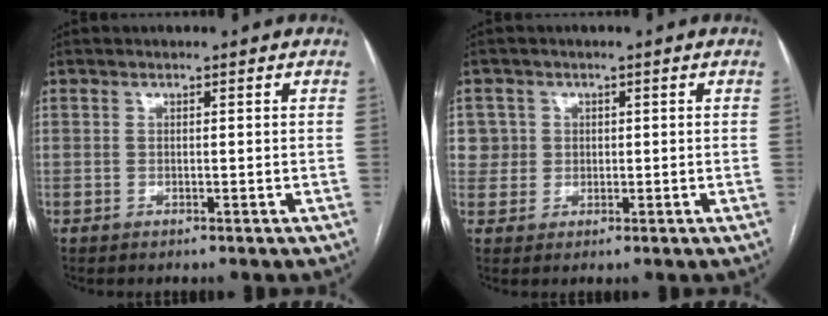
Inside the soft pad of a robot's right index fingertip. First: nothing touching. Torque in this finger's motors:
{"motor_torque": [-0.08, 0.08, 0.07, 0.01]}